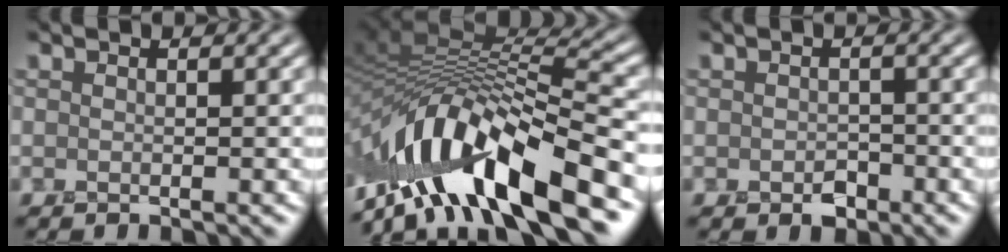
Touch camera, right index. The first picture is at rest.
{"total": 13.7, "force": [-7.3, 4.6, 10.5], "torque": [-0.196, 0.014, -0.121]}
{"total": 1.2, "force": [-0.8, 0.9, 0.4], "torque": [-0.007, -0.003, -0.012]}